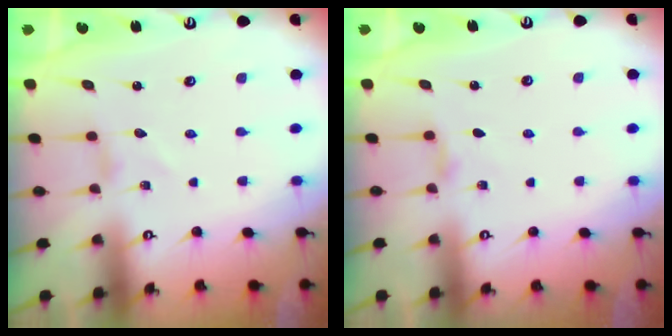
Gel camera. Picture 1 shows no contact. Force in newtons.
{"total": 1.9, "press": 1.9, "slide": 0.4}